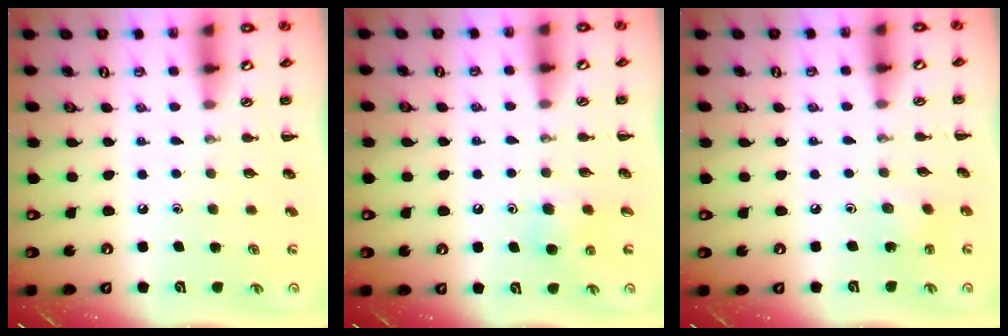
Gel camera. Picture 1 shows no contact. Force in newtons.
{"total": 5.5, "press": 5.2, "slide": 1.7}
{"total": 2.2, "press": 2.0, "slide": 0.7}